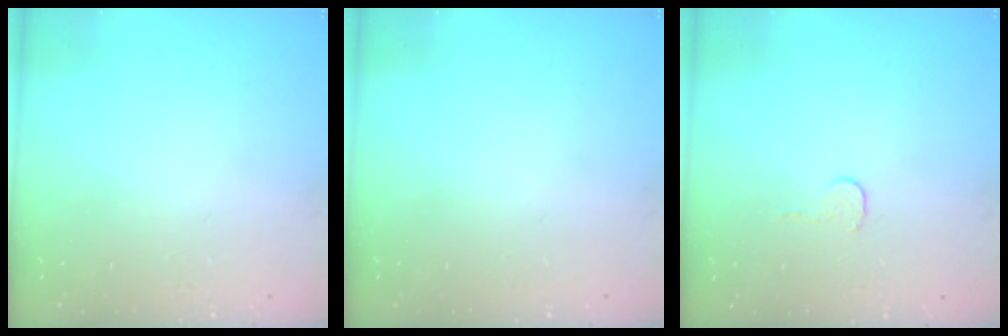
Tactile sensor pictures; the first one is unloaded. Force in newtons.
{"total": 0.0}
{"total": 3.7, "press": 3.7, "slide": 0.3}